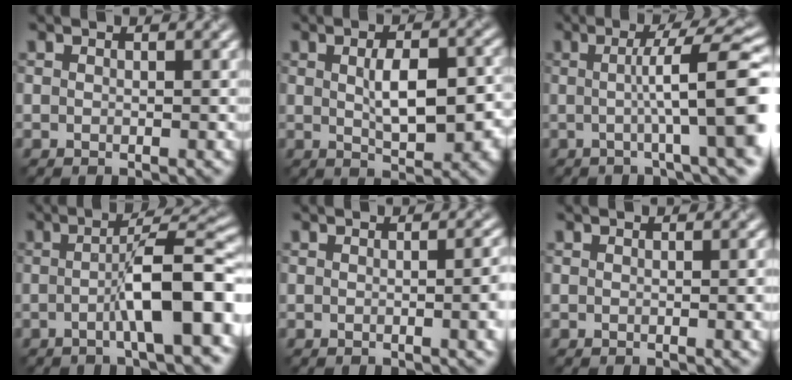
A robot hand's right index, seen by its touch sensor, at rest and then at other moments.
{"total": 6.0, "force": [-0.1, 2.5, 5.4], "torque": [-0.086, -0.003, 0.004]}
{"total": 10.2, "force": [-0.1, 2.0, 10.0], "torque": [-0.115, 0.011, -0.008]}
{"total": 8.5, "force": [-1.5, 1.7, 8.1], "torque": [-0.111, 0.011, -0.031]}
{"total": 4.4, "force": [-0.4, 1.7, 4.0], "torque": [-0.031, 0.002, -0.003]}
{"total": 1.7, "force": [0.0, 0.6, 1.6], "torque": [-0.015, 0.003, 0.000]}